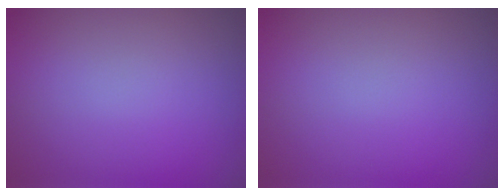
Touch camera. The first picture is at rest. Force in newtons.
{"total": 0.0}